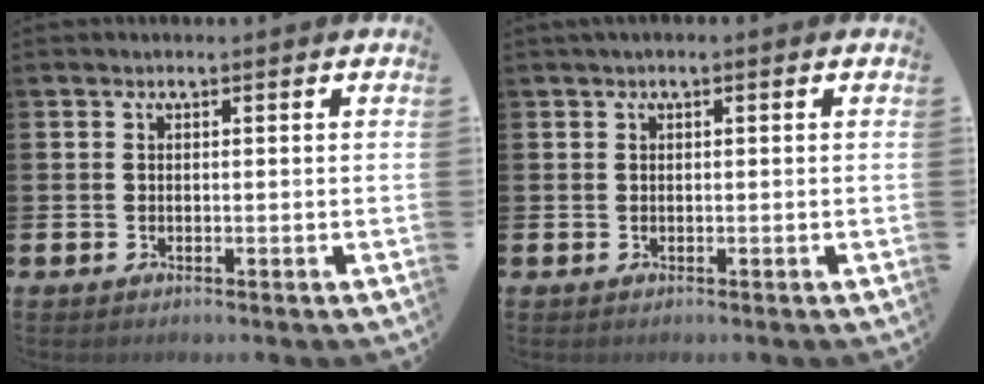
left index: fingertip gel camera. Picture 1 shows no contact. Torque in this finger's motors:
{"motor_torque": [0.48, -1.67, 0.00, 0.18]}